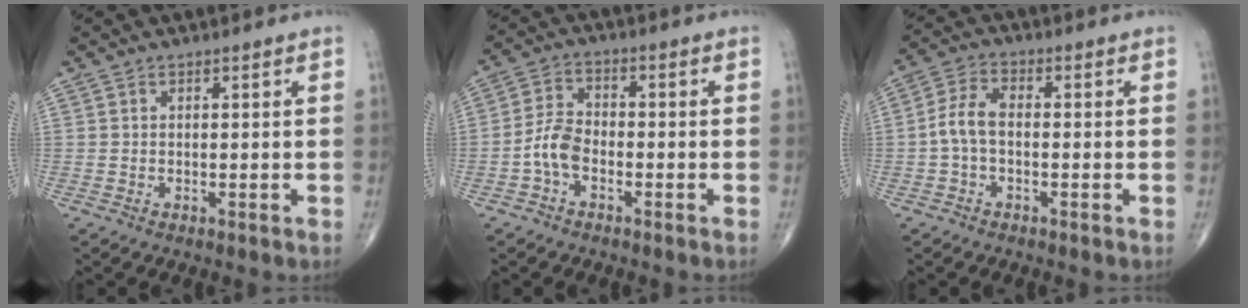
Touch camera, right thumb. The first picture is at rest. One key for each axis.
{"total": 5.4, "fx": -2.2, "fy": 3.2, "fz": 3.8, "tx": -0.071, "ty": 0.023, "tz": -0.051}
{"total": 5.3, "fx": -0.9, "fy": 2.9, "fz": 4.4, "tx": -0.092, "ty": 0.020, "tz": -0.025}